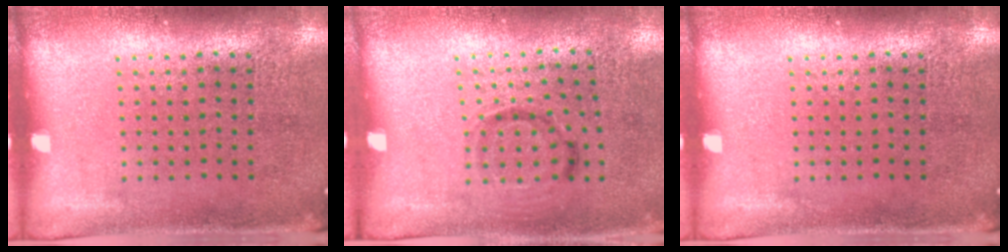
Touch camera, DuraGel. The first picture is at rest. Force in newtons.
{"total": 1.0, "press": 0.6, "slide": 0.8}
{"total": 0.0}